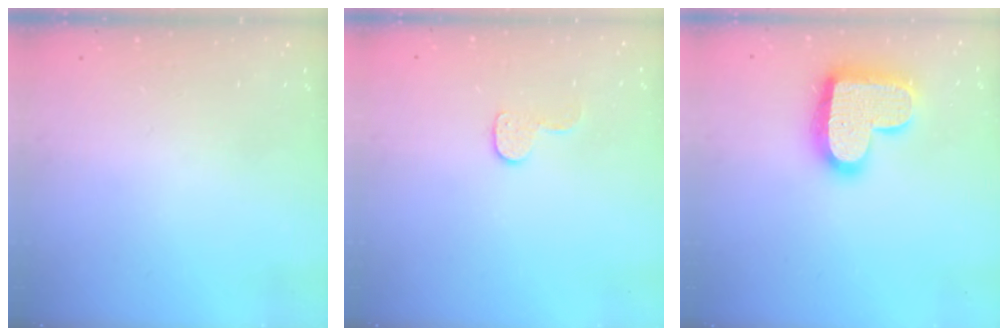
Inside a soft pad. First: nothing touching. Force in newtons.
{"total": 6.1, "press": 6.1, "slide": 0.2}
{"total": 17.7, "press": 17.7, "slide": 1.2}